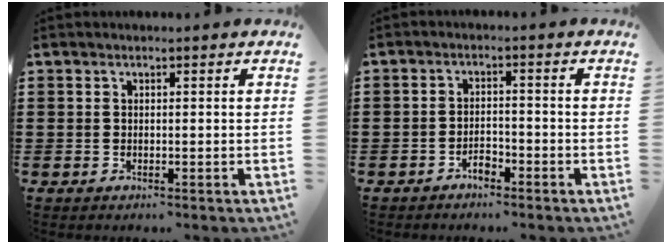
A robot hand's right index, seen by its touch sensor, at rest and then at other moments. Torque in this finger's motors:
{"motor_torque": [0.31, 0.34, 0.00, -0.01]}